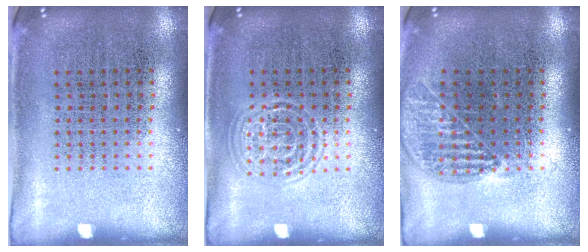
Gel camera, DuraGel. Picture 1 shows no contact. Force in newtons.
{"total": 1.3, "press": 1.3, "slide": 0.1}
{"total": 1.0, "press": 1.0, "slide": 0.2}